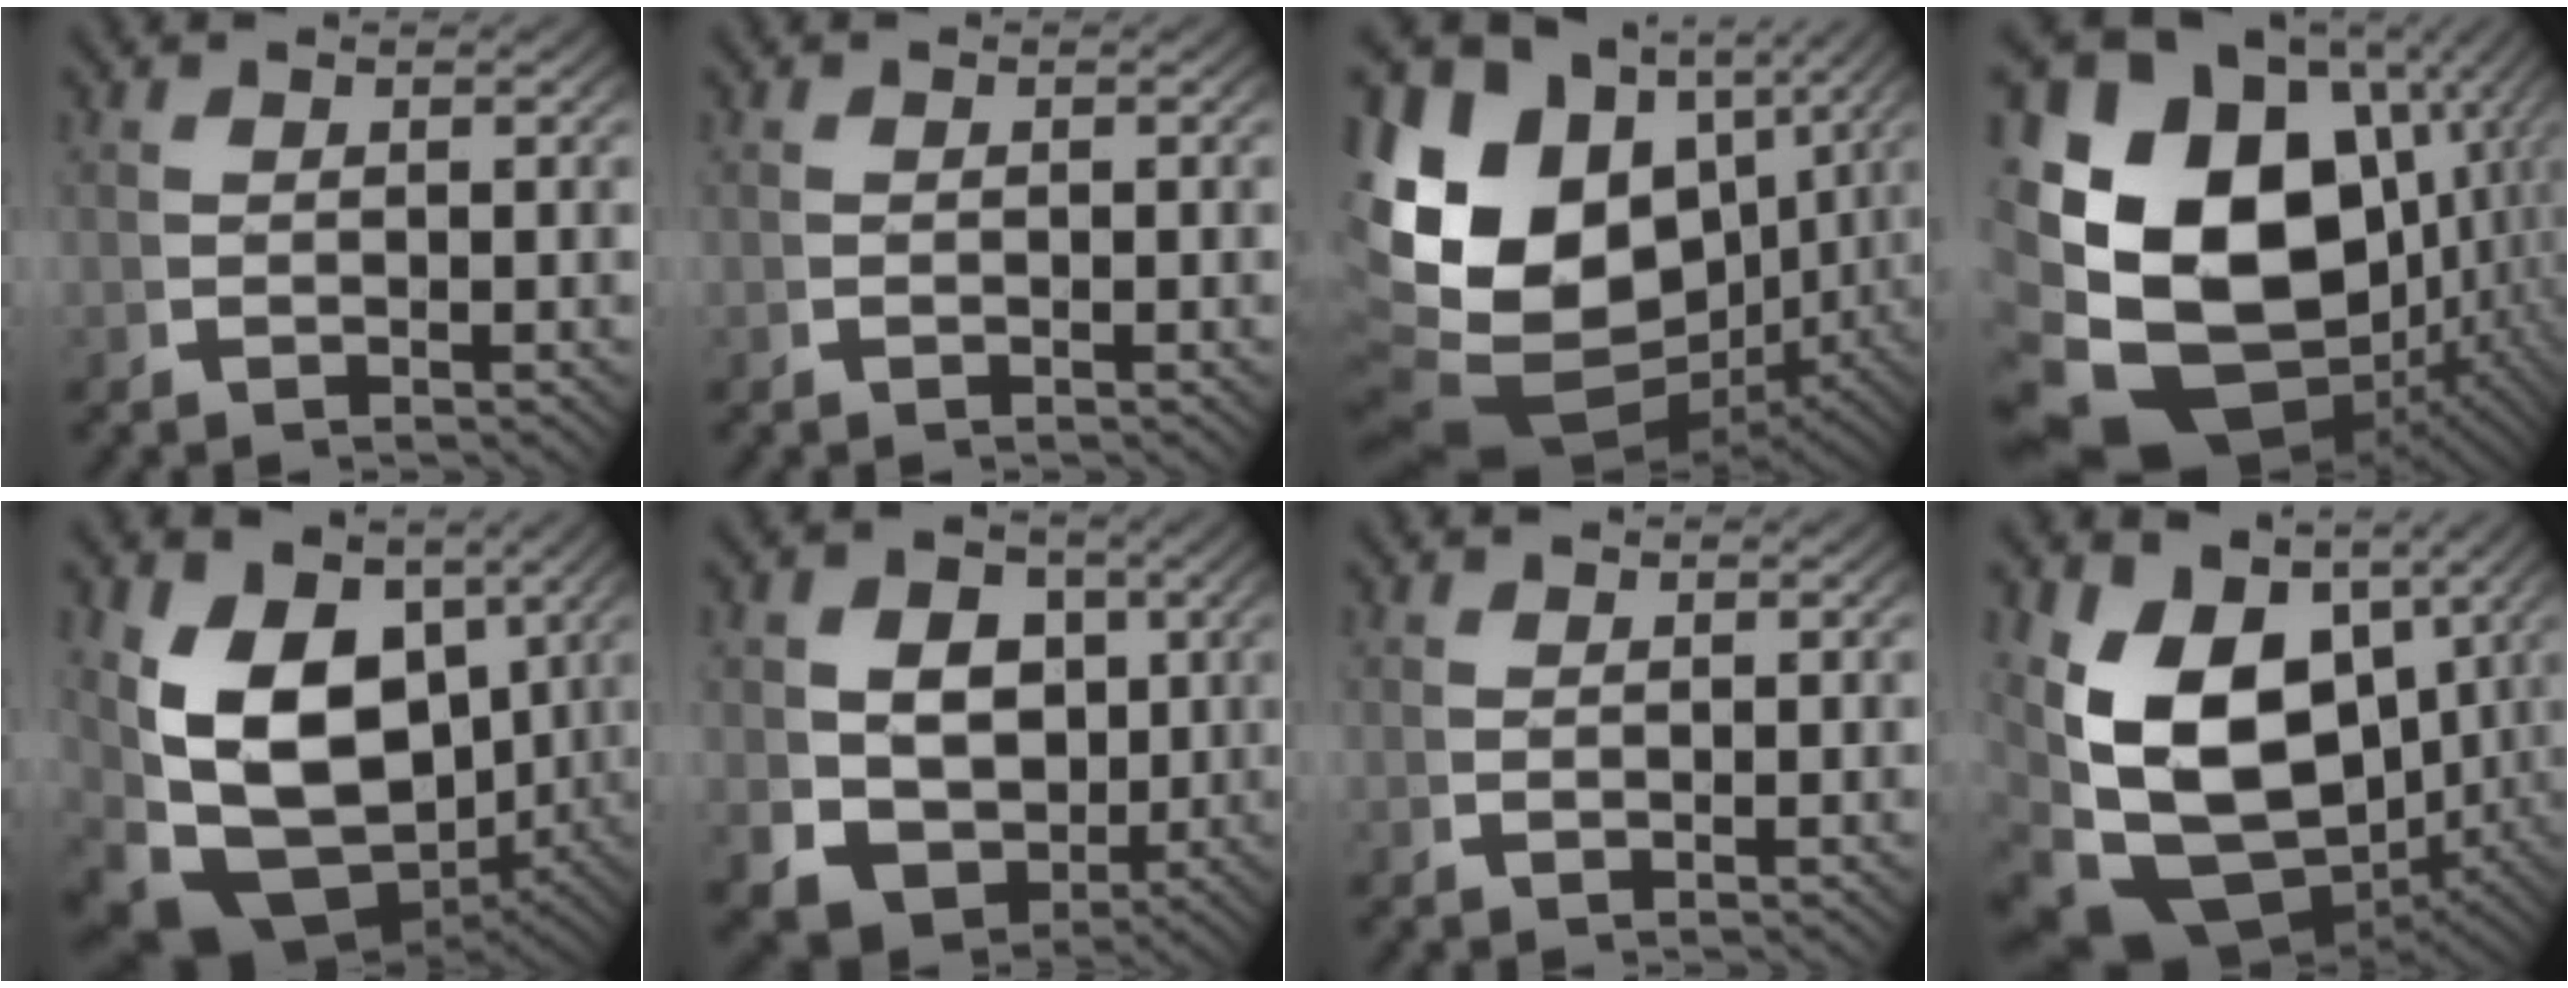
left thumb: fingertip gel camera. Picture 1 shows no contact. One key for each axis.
{"total": 0.0}
{"total": 22.4, "fx": -0.5, "fy": 16.6, "fz": 15.0, "tx": -0.326, "ty": -0.080, "tz": 0.020}
{"total": 25.5, "fx": -2.4, "fy": 18.1, "fz": 17.8, "tx": -0.351, "ty": -0.090, "tz": -0.003}
{"total": 16.6, "fx": -1.2, "fy": 12.0, "fz": 11.4, "tx": -0.249, "ty": -0.086, "tz": 0.020}
{"total": 11.1, "fx": -1.9, "fy": 9.5, "fz": 5.6, "tx": -0.125, "ty": -0.062, "tz": -0.013}
{"total": 0.0}
{"total": 18.5, "fx": -1.6, "fy": 13.2, "fz": 12.9, "tx": -0.281, "ty": -0.087, "tz": 0.014}